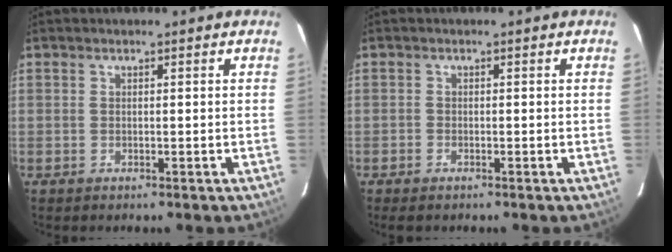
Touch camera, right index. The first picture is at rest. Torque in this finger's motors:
{"motor_torque": [0.18, -0.07, 0.00, 0.01]}